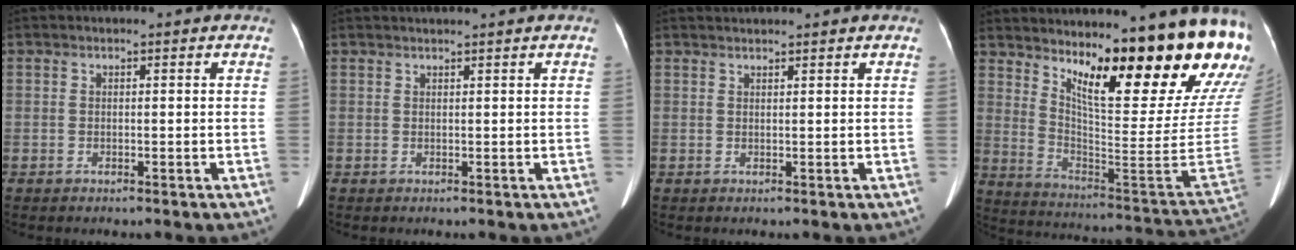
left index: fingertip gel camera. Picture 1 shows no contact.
{"total": 2.0, "force": [1.8, -0.7, 0.7], "torque": [-0.007, 0.014, 0.036]}
{"total": 2.9, "force": [2.8, -0.4, 0.8], "torque": [-0.009, 0.027, 0.048]}
{"total": 24.0, "force": [18.1, 1.6, 15.6], "torque": [-0.233, -0.084, 0.253]}